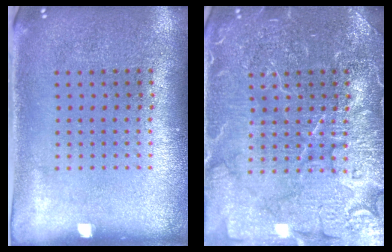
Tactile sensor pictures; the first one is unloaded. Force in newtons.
{"total": 7.1, "press": 7.1, "slide": 1.0}